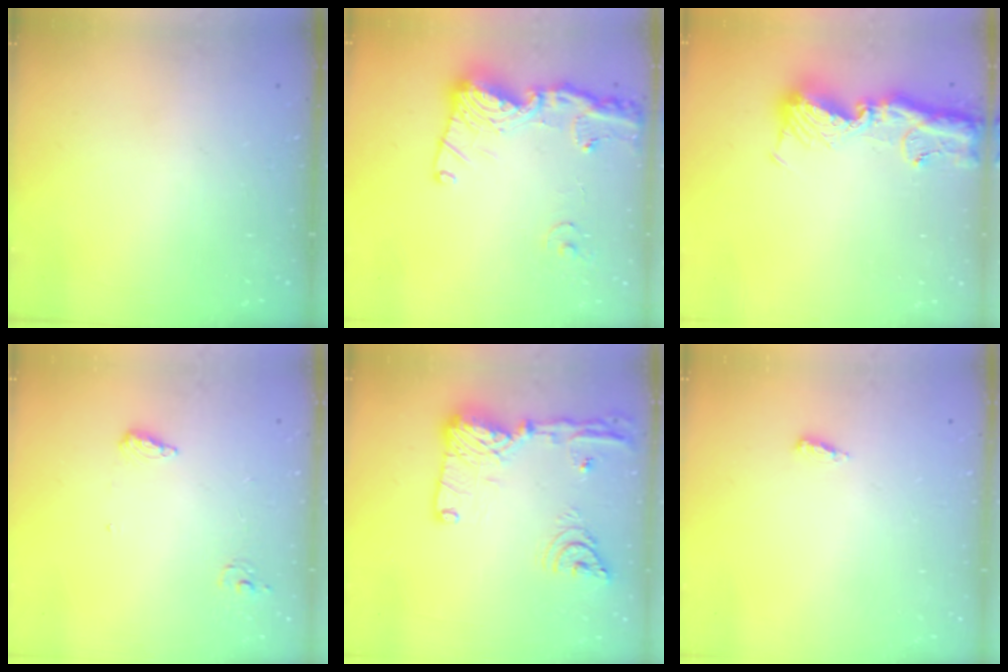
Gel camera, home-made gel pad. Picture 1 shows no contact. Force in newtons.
{"total": 17.6, "press": 17.5, "slide": 2.0}
{"total": 15.7, "press": 15.6, "slide": 1.6}
{"total": 6.3, "press": 6.1, "slide": 1.6}
{"total": 20.1, "press": 19.9, "slide": 3.0}
{"total": 2.7, "press": 2.5, "slide": 1.0}